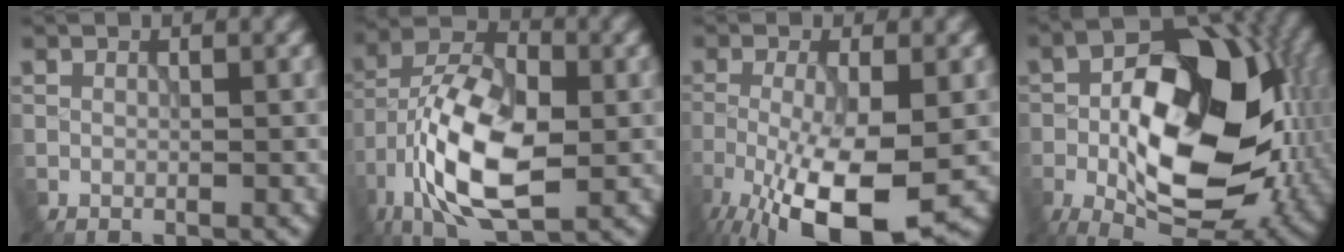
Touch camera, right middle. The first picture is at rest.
{"total": 12.1, "force": [-3.9, 6.0, 9.7], "torque": [-0.191, 0.001, -0.079]}
{"total": 10.2, "force": [-4.2, 3.1, 8.8], "torque": [-0.174, -0.023, -0.067]}
{"total": 15.8, "force": [-2.7, 8.7, 12.9], "torque": [-0.191, -0.002, -0.054]}